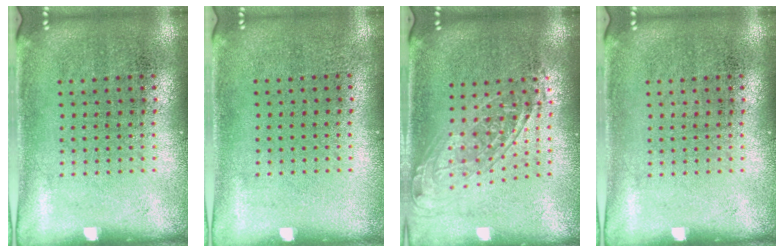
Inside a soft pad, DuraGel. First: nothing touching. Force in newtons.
{"total": 0.0}
{"total": 1.6, "press": 1.2, "slide": 1.0}
{"total": 0.0}